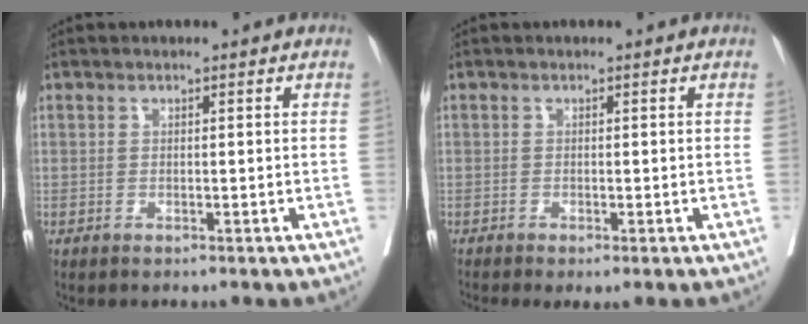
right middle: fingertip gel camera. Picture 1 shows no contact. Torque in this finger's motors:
{"motor_torque": [0.95, -0.89, 0.17, 0.08]}